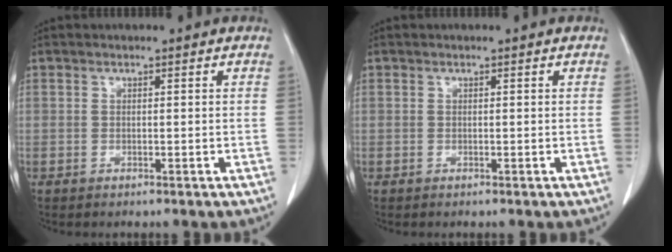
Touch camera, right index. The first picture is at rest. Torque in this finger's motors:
{"motor_torque": [0.00, 0.00, 0.00, 0.00]}